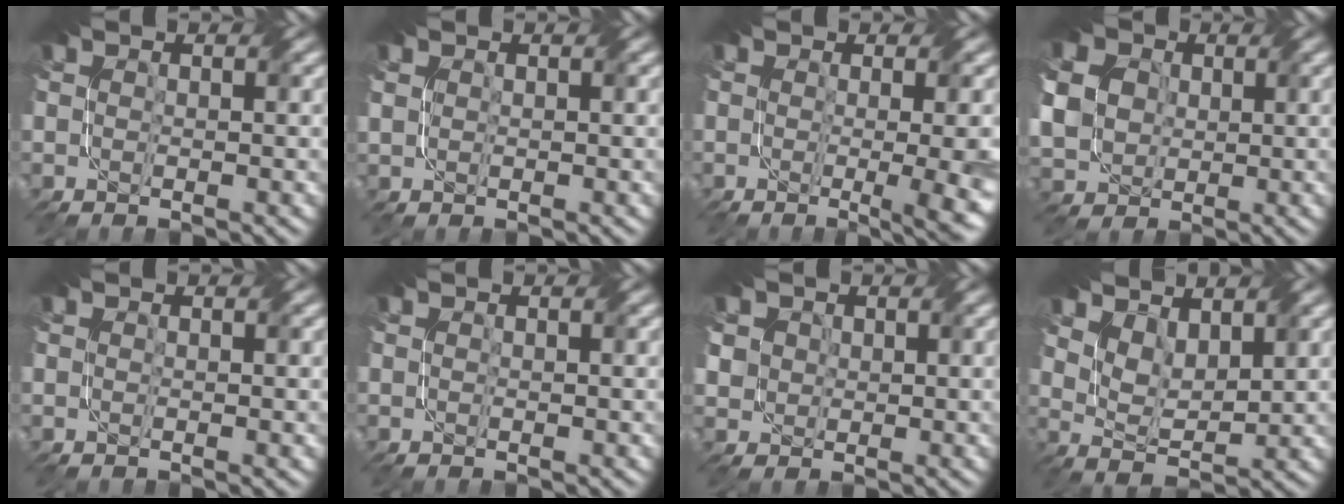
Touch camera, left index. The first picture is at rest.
{"total": 0.6, "force": [0.5, 0.3, -0.3], "torque": [-0.001, 0.002, 0.012]}
{"total": 8.1, "force": [-0.8, 3.3, 7.3], "torque": [-0.045, 0.000, -0.012]}
{"total": 9.8, "force": [2.8, 8.1, 4.7], "torque": [-0.131, 0.025, 0.050]}
{"total": 0.0}
{"total": 0.0}
{"total": 2.2, "force": [1.0, 1.9, 0.0], "torque": [-0.022, 0.003, 0.021]}
{"total": 4.2, "force": [3.1, 2.0, 2.0], "torque": [-0.048, 0.000, 0.054]}